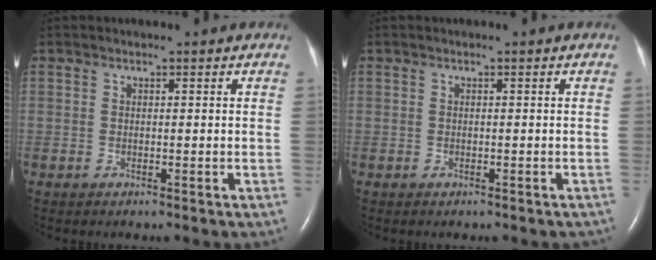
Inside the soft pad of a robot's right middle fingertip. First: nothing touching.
{"total": 1.9, "force": [-1.6, 0.8, 0.7], "torque": [-0.011, -0.002, -0.016]}